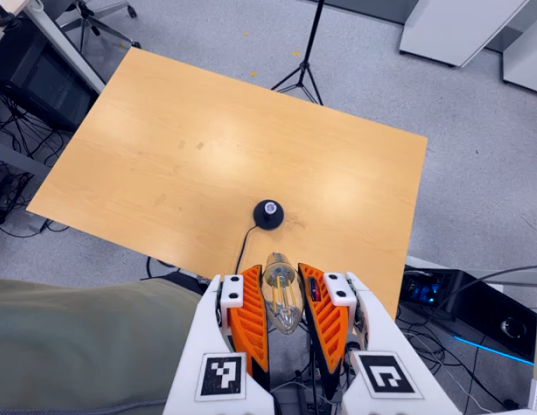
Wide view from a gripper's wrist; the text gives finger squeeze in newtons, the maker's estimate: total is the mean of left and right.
{"total": 20.0, "left": 22.0, "right": 18.0}